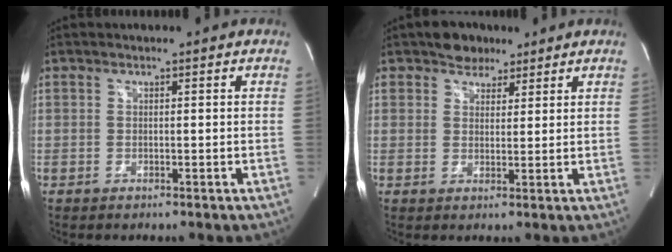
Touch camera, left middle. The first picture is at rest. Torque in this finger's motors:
{"motor_torque": [0.11, -0.07, -0.01, 0.00]}